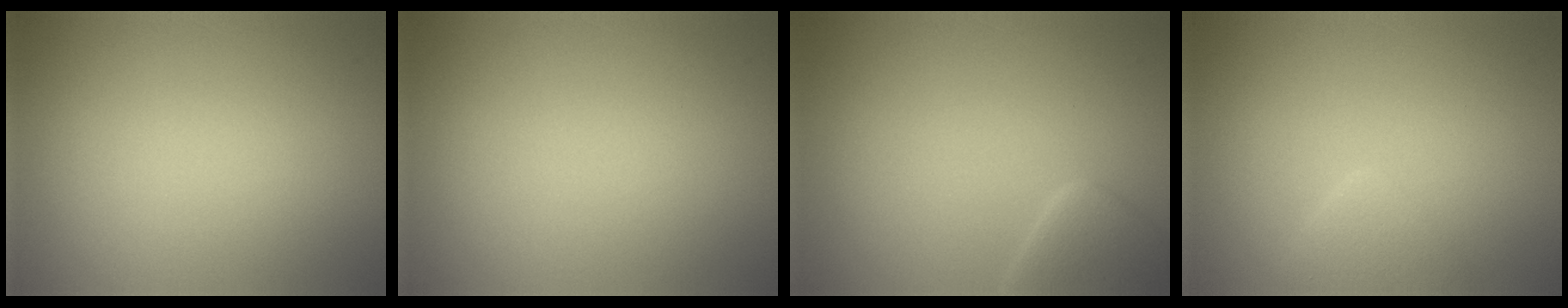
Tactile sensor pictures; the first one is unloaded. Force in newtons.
{"total": 0.0}
{"total": 2.3, "press": 2.3, "slide": 0.2}
{"total": 1.7, "press": 1.6, "slide": 0.1}